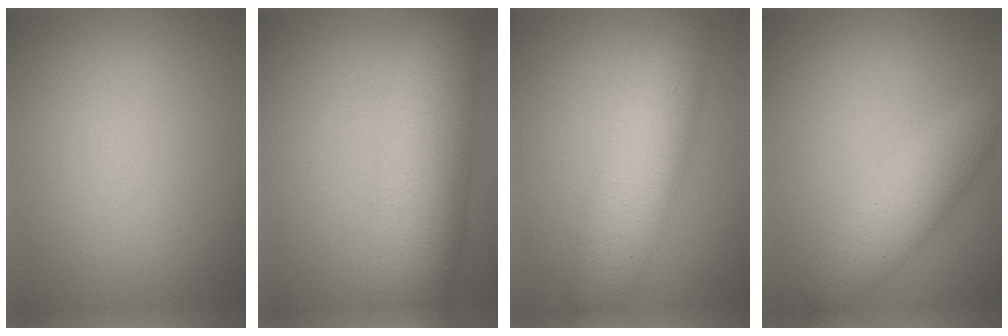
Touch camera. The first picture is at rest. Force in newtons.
{"total": 8.2, "press": 8.2, "slide": 0.2}
{"total": 5.5, "press": 5.5, "slide": 0.2}
{"total": 4.2, "press": 4.2, "slide": 0.1}